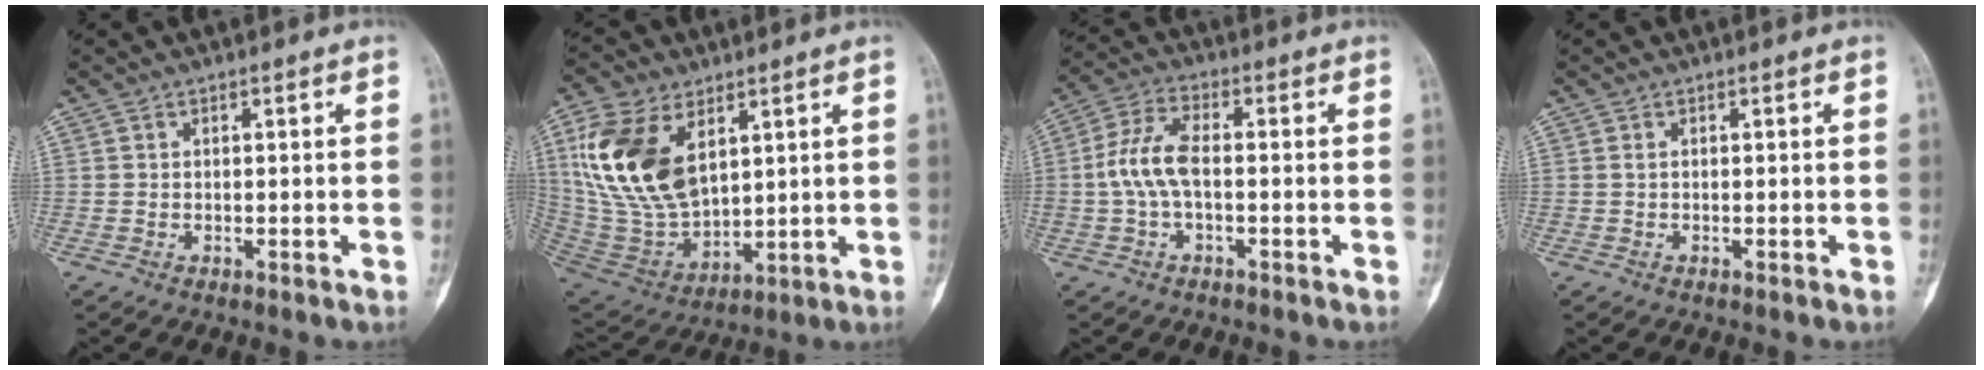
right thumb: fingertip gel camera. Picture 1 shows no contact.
{"total": 19.6, "force": [6.8, 11.6, 14.3], "torque": [-0.272, -0.027, 0.142]}
{"total": 7.9, "force": [-0.7, 3.7, 7.0], "torque": [-0.158, 0.026, -0.019]}
{"total": 0.0}